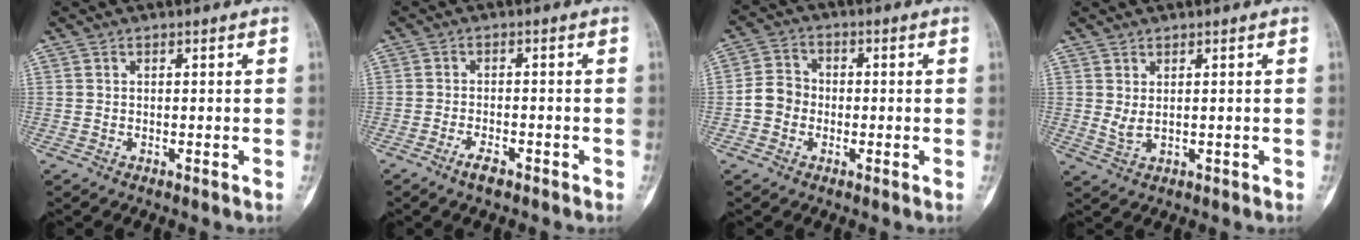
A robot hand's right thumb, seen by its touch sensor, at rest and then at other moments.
{"total": 3.3, "force": [-2.3, 1.3, 1.9], "torque": [-0.036, 0.010, -0.043]}
{"total": 5.7, "force": [-1.3, 4.9, 2.5], "torque": [-0.025, 0.019, -0.037]}
{"total": 2.4, "force": [0.3, 1.4, 1.9], "torque": [-0.031, -0.004, 0.012]}